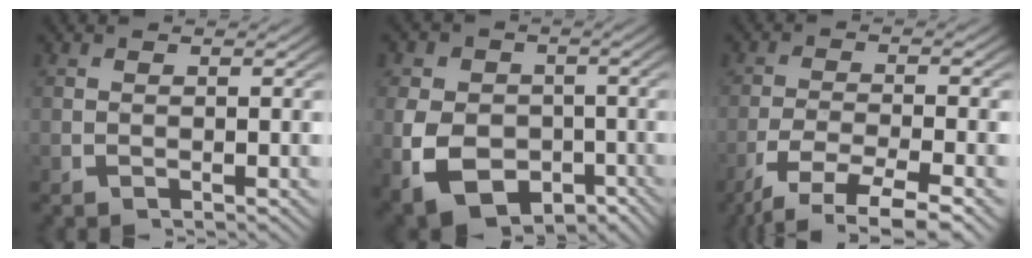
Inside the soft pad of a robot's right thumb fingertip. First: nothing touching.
{"total": 10.5, "force": [-3.6, 8.0, 5.7], "torque": [-0.120, -0.056, -0.038]}
{"total": 6.4, "force": [-3.3, 2.9, 4.7], "torque": [-0.092, -0.014, -0.042]}